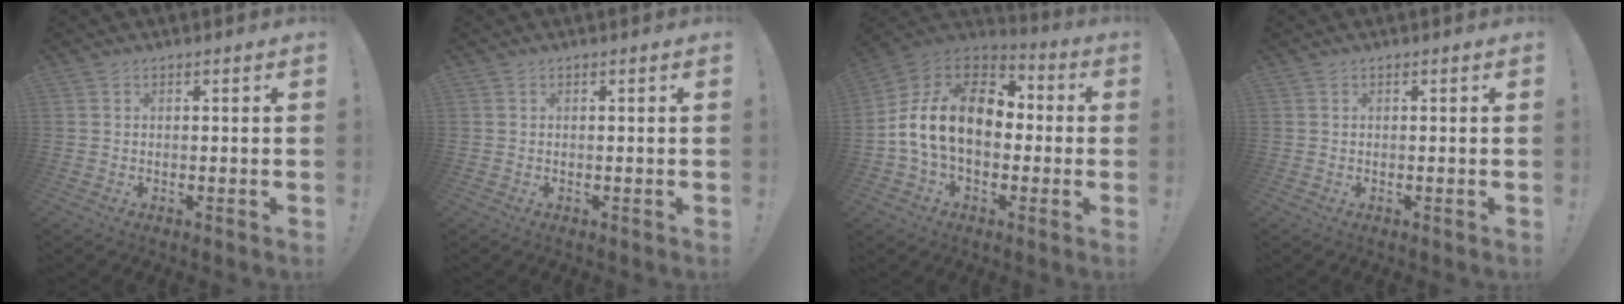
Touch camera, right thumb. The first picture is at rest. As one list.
[{"total": 0.0}, {"total": 19.2, "force": [1.3, 12.7, 14.3], "torque": [-0.238, 0.021, 0.034]}, {"total": 0.0}]